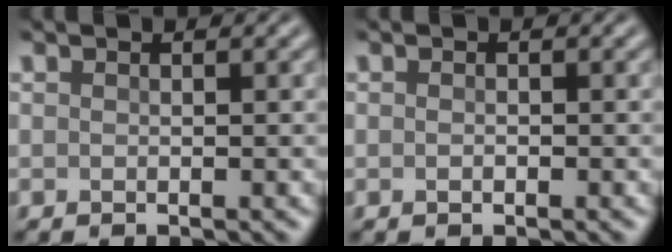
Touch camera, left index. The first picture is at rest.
{"total": 0.5, "force": [-0.1, 0.3, 0.4], "torque": [-0.008, -0.001, -0.002]}